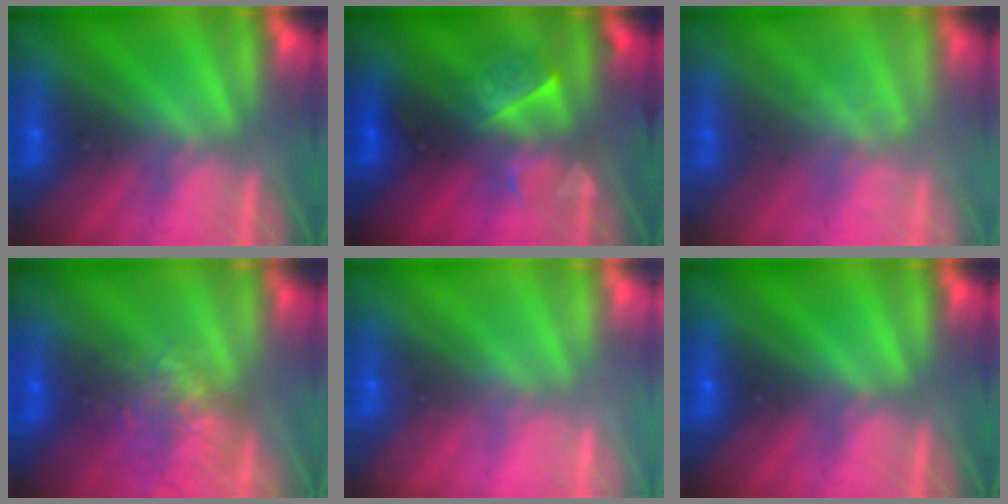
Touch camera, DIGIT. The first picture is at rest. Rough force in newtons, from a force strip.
{"total": 2.4}
{"total": 1.7}
{"total": 5.8}
{"total": 2.3}
{"total": 0.0}